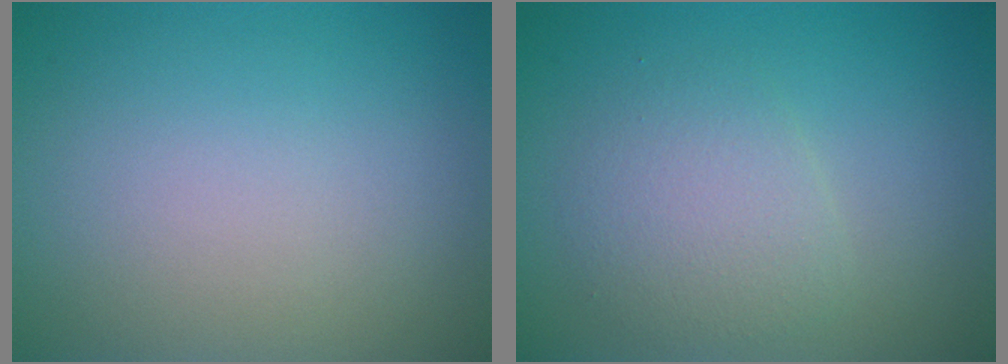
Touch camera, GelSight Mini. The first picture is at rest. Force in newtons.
{"total": 3.0, "press": 3.0, "slide": 0.1}